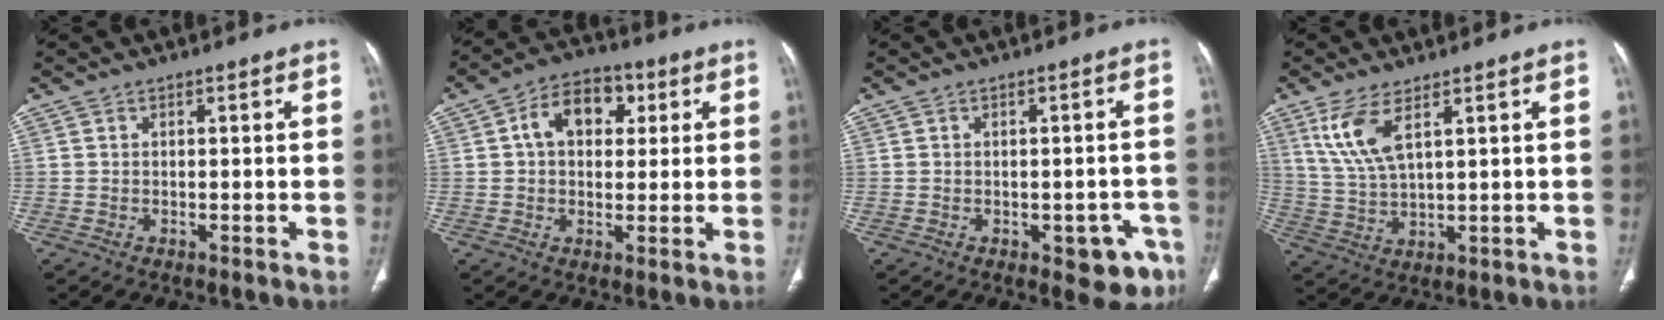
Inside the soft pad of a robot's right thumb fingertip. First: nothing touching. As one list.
[{"total": 10.0, "force": [2.6, 7.1, 6.6], "torque": [-0.078, 0.013, 0.035]}, {"total": 6.7, "force": [-3.1, 3.7, 4.7], "torque": [-0.025, 0.013, -0.031]}, {"total": 7.8, "force": [4.0, 2.4, 6.2], "torque": [-0.139, -0.016, 0.095]}]